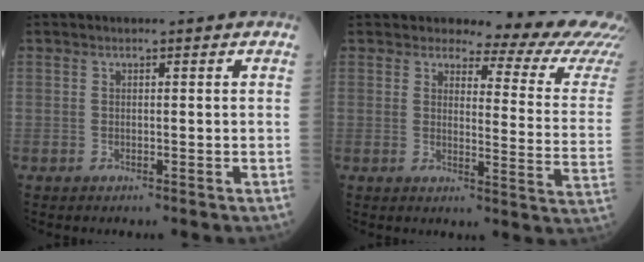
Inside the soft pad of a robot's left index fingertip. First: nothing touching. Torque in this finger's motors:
{"motor_torque": [0.41, -1.56, 0.37, 0.12]}